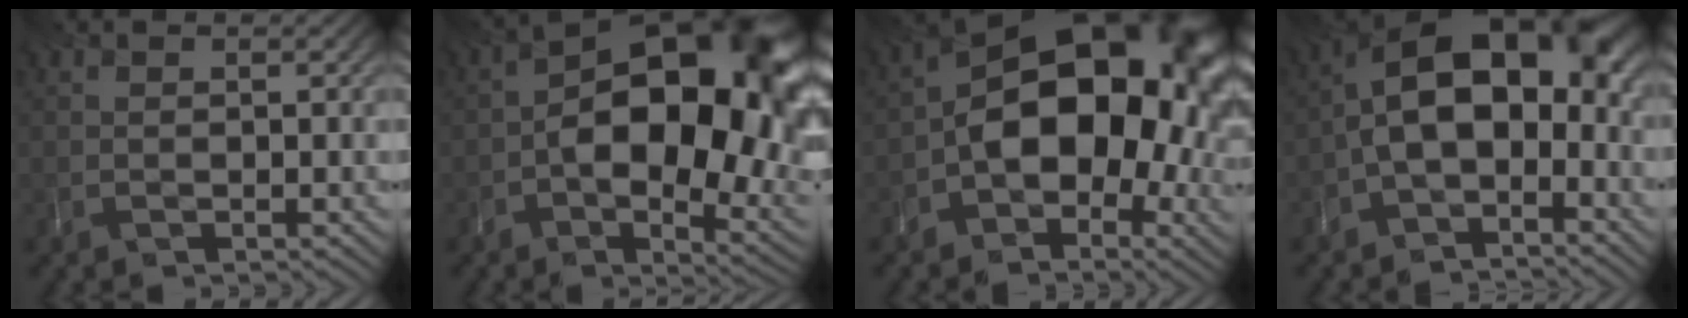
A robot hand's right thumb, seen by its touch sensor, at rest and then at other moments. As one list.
[{"total": 18.6, "force": [-0.4, 10.5, 15.3], "torque": [-0.215, -0.006, -0.008]}, {"total": 17.8, "force": [-1.5, 11.0, 13.9], "torque": [-0.164, -0.001, -0.033]}, {"total": 13.2, "force": [-1.7, 7.7, 10.6], "torque": [-0.178, 0.010, -0.042]}]